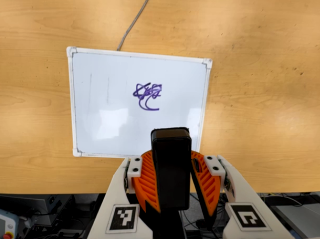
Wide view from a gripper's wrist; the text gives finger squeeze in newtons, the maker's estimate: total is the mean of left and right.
{"total": 9.6, "left": 10.0, "right": 9.2}